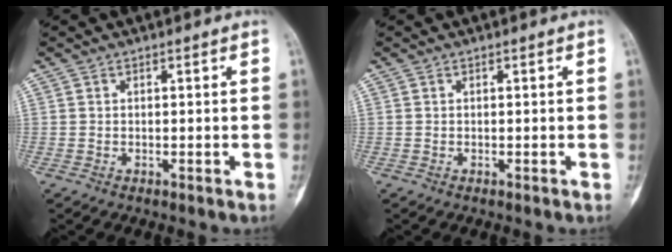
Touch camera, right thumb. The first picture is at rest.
{"total": 0.0}